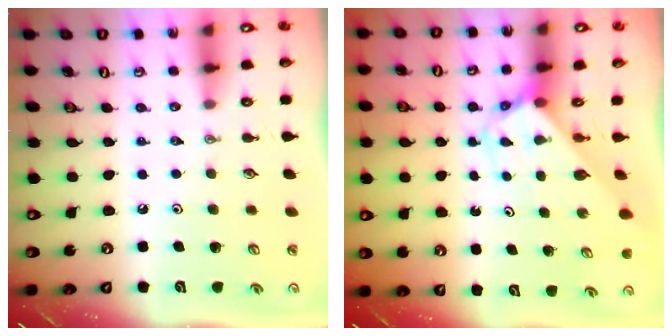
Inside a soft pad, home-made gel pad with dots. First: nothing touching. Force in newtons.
{"total": 2.8, "press": 2.8, "slide": 0.1}